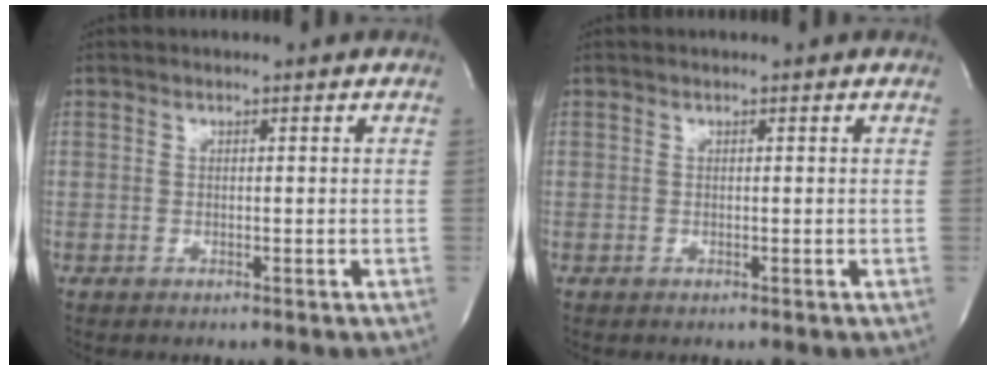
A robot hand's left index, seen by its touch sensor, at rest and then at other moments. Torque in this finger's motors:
{"motor_torque": [0.11, -0.01, 0.01, 0.02]}